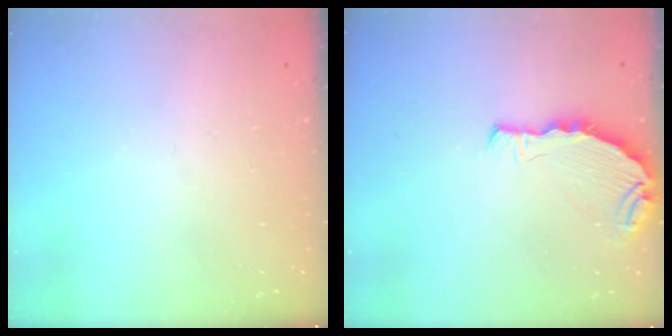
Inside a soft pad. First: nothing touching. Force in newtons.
{"total": 7.2, "press": 5.7, "slide": 4.4}